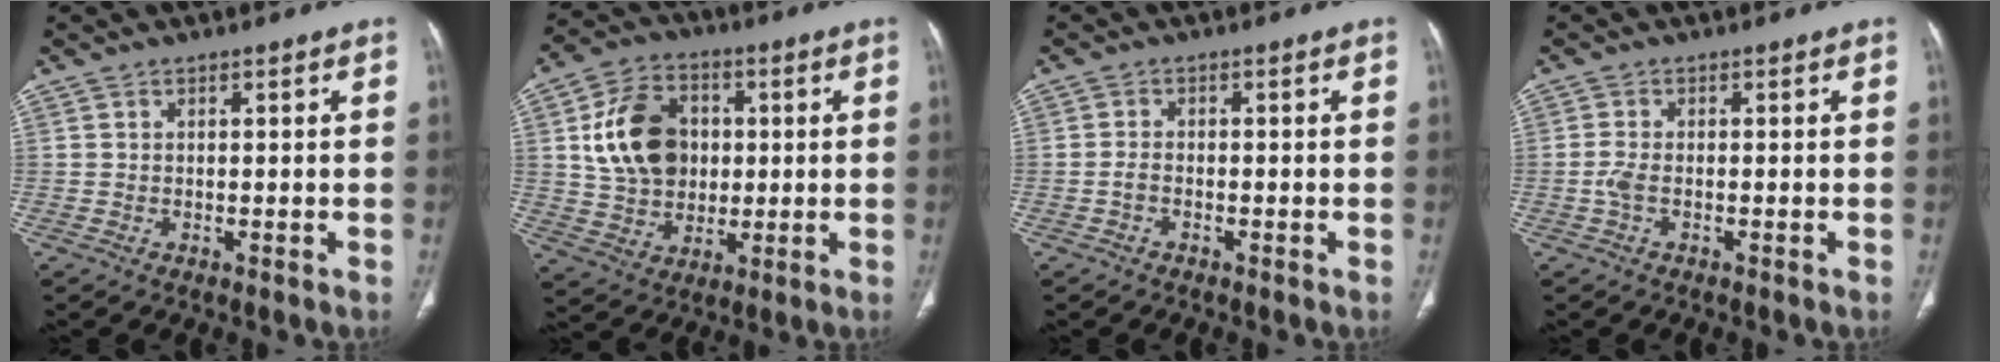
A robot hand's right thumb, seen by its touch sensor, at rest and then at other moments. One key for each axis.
{"total": 14.9, "fx": 2.2, "fy": 11.6, "fz": 9.1, "tx": -0.132, "ty": 0.005, "tz": 0.044}
{"total": 1.5, "fx": -0.7, "fy": 0.9, "fz": 1.0, "tx": -0.017, "ty": 0.008, "tz": -0.017}
{"total": 2.0, "fx": -0.6, "fy": 0.8, "fz": 1.8, "tx": -0.049, "ty": -0.003, "tz": -0.015}